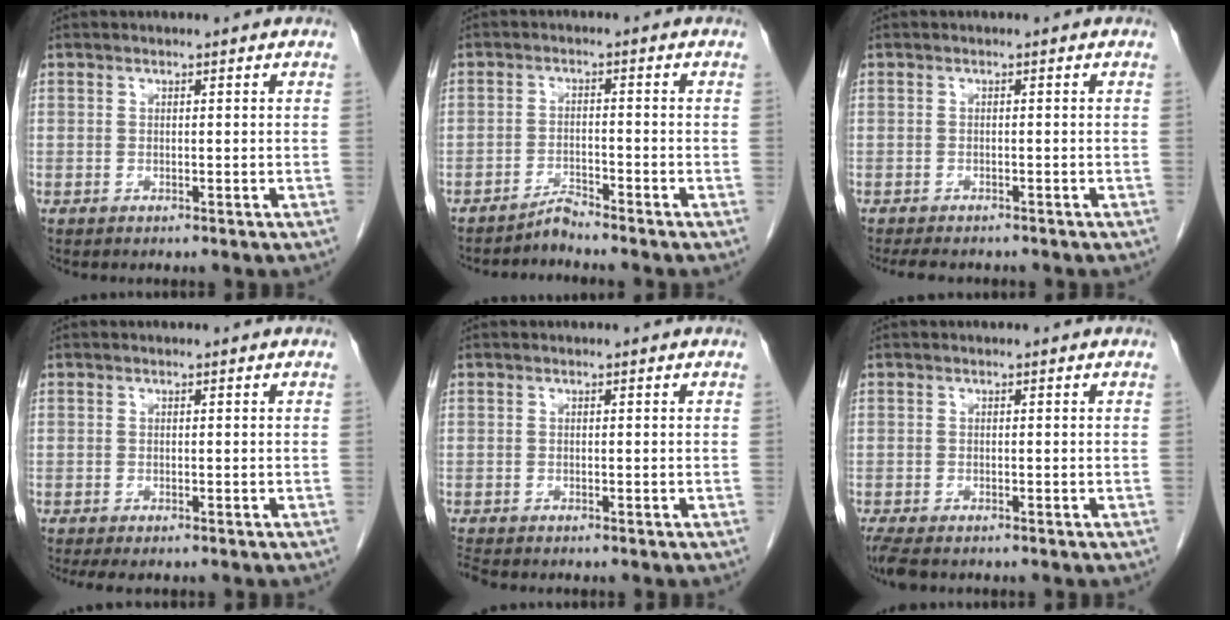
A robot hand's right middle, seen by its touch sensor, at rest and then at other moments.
{"total": 2.3, "force": [-2.3, -0.4, 0.0], "torque": [0.006, -0.010, -0.042]}
{"total": 5.1, "force": [-4.4, 1.6, 2.1], "torque": [-0.028, -0.007, -0.060]}
{"total": 2.5, "force": [-1.9, 0.8, 1.4], "torque": [-0.020, -0.007, -0.025]}
{"total": 1.0, "force": [-1.0, -0.1, 0.1], "torque": [-0.011, -0.009, -0.020]}
{"total": 4.2, "force": [-3.2, 1.3, 2.3], "torque": [-0.050, -0.016, -0.054]}